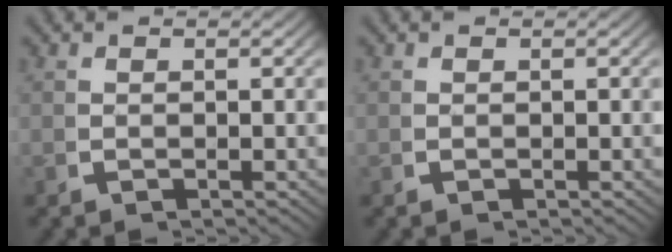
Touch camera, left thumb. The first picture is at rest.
{"total": 0.0}